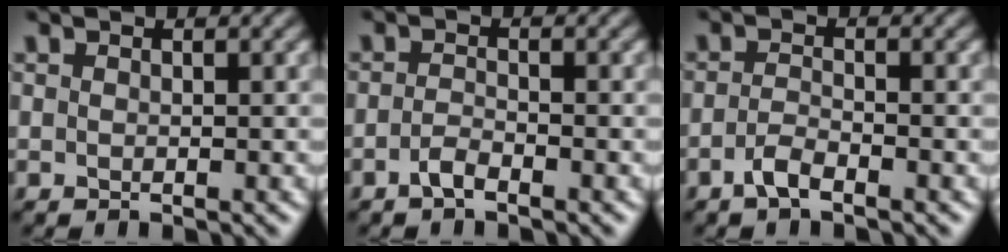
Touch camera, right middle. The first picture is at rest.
{"total": 1.5, "force": [-1.1, 0.4, 0.9], "torque": [-0.021, 0.003, -0.024]}
{"total": 1.8, "force": [-1.3, 0.5, 1.1], "torque": [-0.029, 0.003, -0.031]}